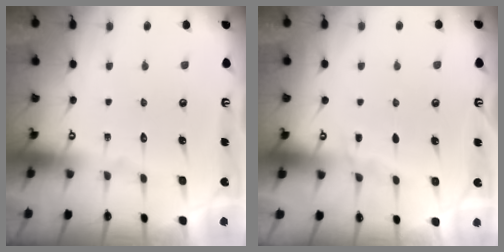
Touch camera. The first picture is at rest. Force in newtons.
{"total": 5.1, "press": 5.1, "slide": 0.5}